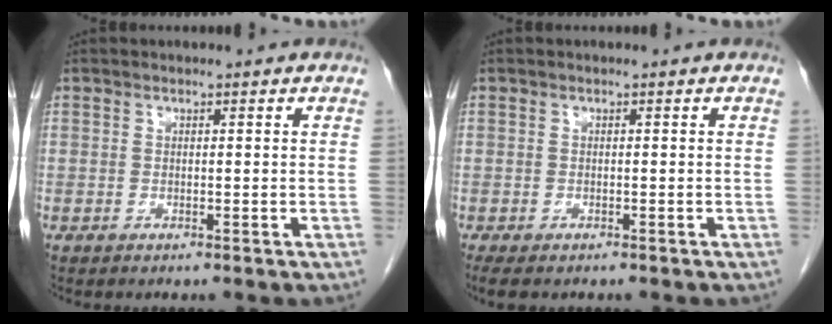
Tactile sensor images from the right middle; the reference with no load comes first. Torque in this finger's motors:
{"motor_torque": [0.53, -0.04, 0.03, 0.02]}